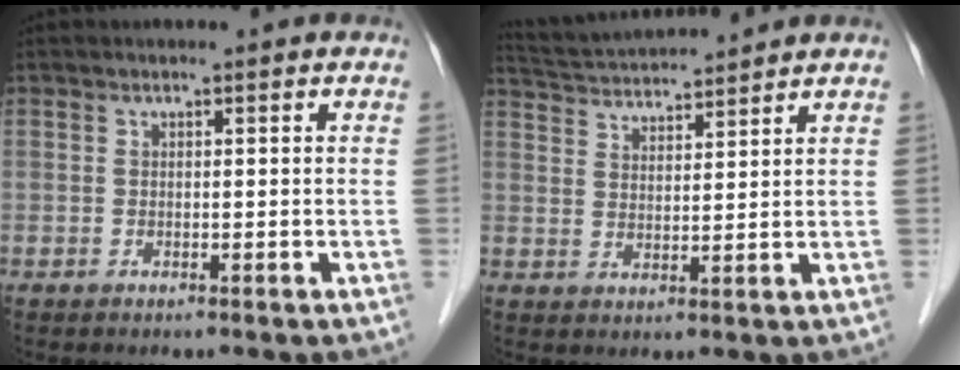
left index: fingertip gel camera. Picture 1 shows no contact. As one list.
[{"total": 9.8, "force": [9.4, -0.1, 2.6], "torque": [-0.059, 0.028, 0.159]}]